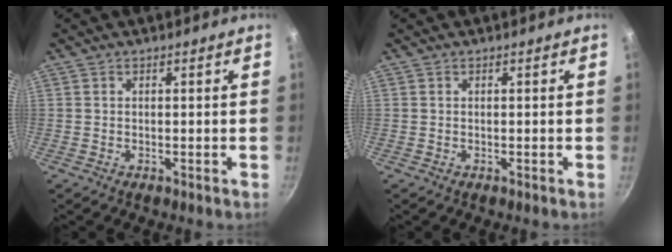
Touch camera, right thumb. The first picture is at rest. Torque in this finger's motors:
{"motor_torque": [-0.01, -0.01, 0.27, 0.10, 0.00]}